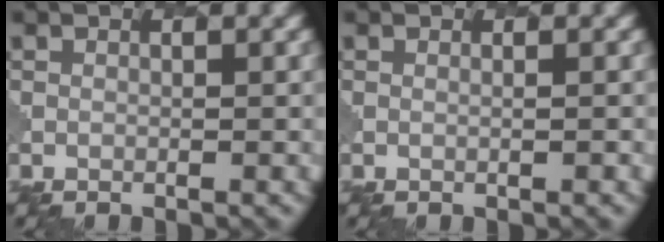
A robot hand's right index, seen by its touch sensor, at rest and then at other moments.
{"total": 0.9, "force": [0.5, 0.3, 0.7], "torque": [-0.005, 0.000, 0.000]}